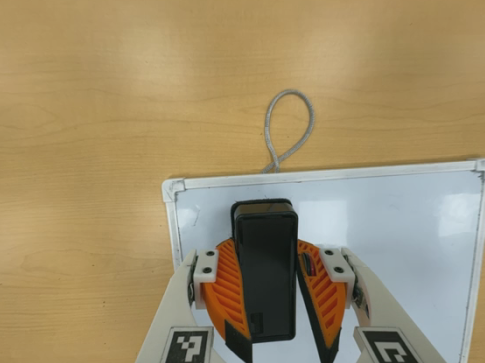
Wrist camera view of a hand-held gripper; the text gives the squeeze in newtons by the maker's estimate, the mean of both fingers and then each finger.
{"total": 11.2, "left": 10.9, "right": 11.5}